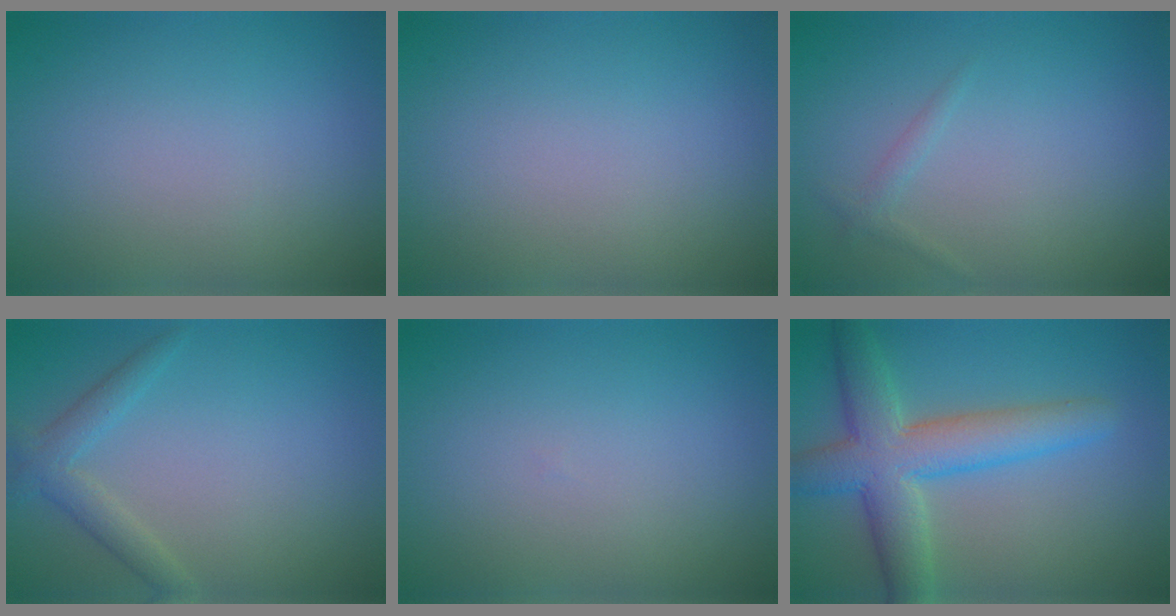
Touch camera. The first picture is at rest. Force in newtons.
{"total": 0.0}
{"total": 0.9, "press": 0.9, "slide": 0.0}
{"total": 2.3, "press": 2.3, "slide": 0.2}
{"total": 0.0}
{"total": 7.1, "press": 7.0, "slide": 0.3}